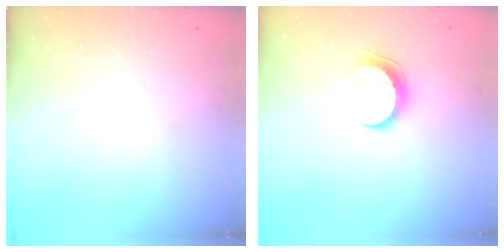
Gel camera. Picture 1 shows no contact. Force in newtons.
{"total": 7.6, "press": 7.6, "slide": 0.7}